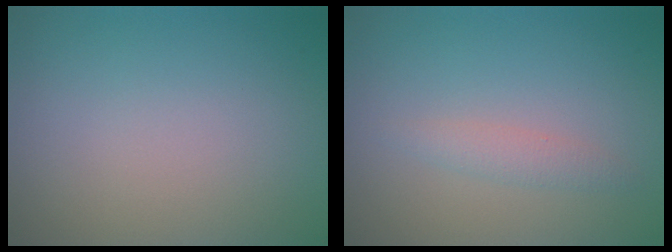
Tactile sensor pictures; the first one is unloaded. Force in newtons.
{"total": 1.4, "press": 1.4, "slide": 0.0}